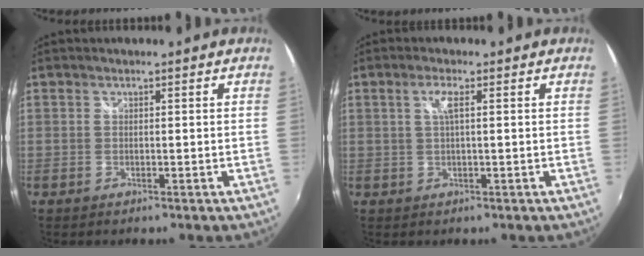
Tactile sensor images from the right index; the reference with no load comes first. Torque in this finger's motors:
{"motor_torque": [0.38, 0.01, 0.05, 0.06]}